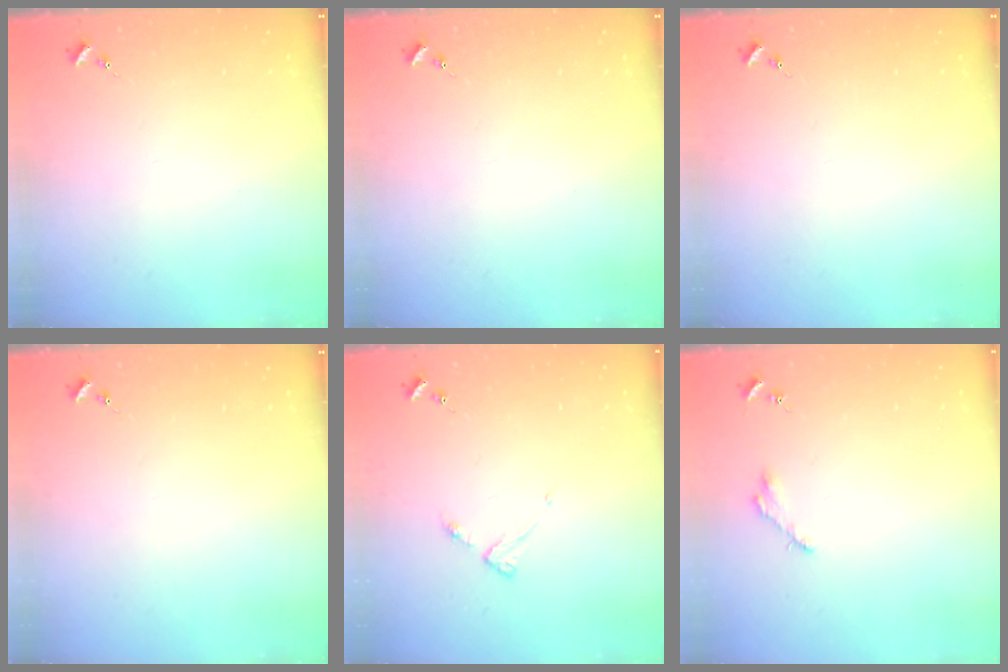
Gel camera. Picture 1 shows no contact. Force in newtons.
{"total": 0.0}
{"total": 0.0}
{"total": 0.0}
{"total": 3.8, "press": 3.8, "slide": 0.5}
{"total": 2.8, "press": 2.8, "slide": 0.3}